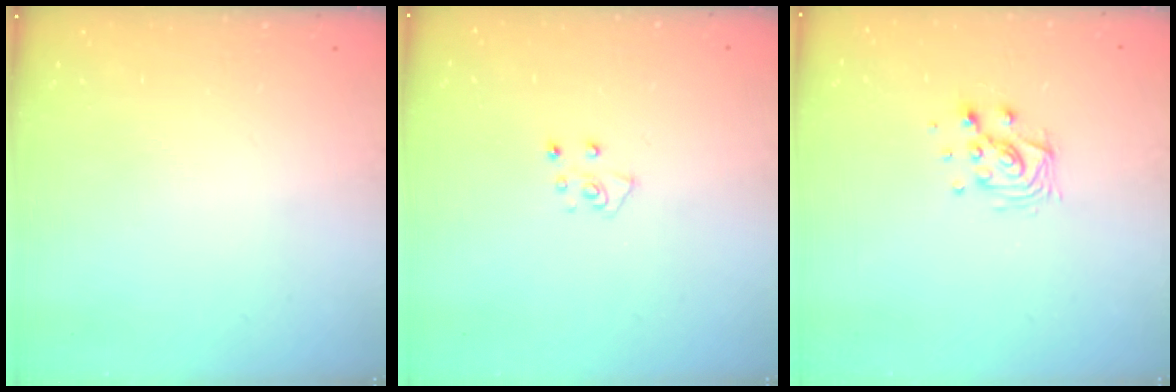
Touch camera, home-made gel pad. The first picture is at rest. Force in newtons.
{"total": 5.3, "press": 5.3, "slide": 0.5}
{"total": 9.8, "press": 9.8, "slide": 0.6}